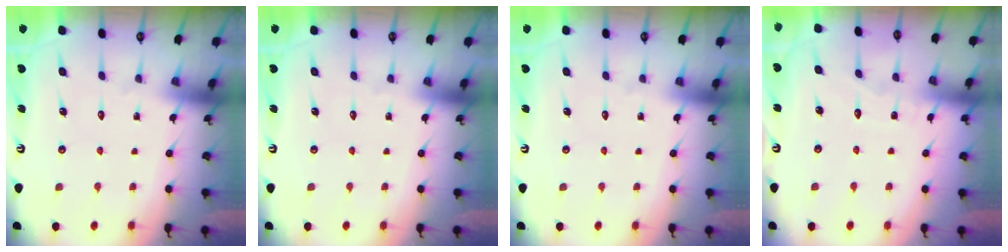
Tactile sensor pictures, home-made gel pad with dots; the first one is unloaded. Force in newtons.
{"total": 0.0}
{"total": 0.0}
{"total": 3.6, "press": 3.6, "slide": 0.2}